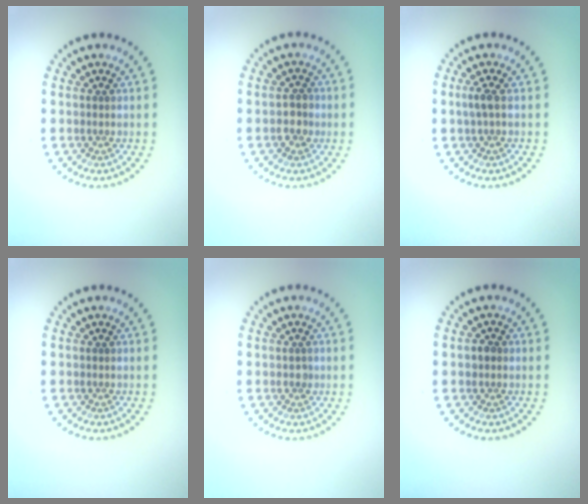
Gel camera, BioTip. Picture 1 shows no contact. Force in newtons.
{"total": 1.6, "press": 1.6, "slide": 0.3}
{"total": 1.0, "press": 0.9, "slide": 0.5}
{"total": 0.0}
{"total": 0.6, "press": 0.5, "slide": 0.3}
{"total": 1.2, "press": 1.1, "slide": 0.4}